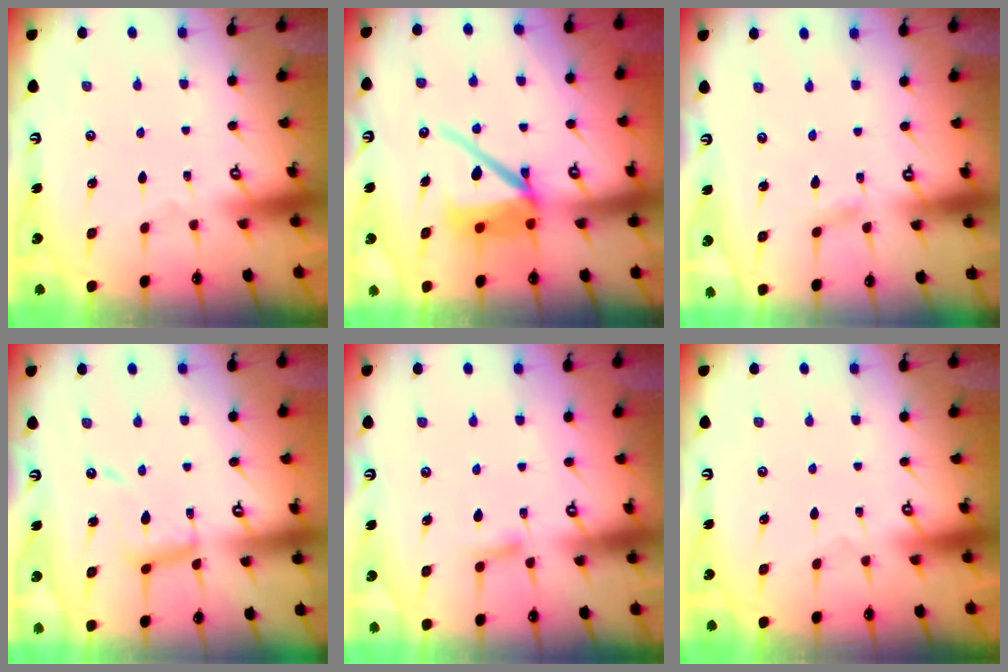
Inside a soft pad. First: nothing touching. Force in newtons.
{"total": 11.8, "press": 11.7, "slide": 1.5}
{"total": 1.2, "press": 1.2, "slide": 0.1}
{"total": 11.9, "press": 11.8, "slide": 1.0}
{"total": 6.0, "press": 6.0, "slide": 0.6}
{"total": 0.0}